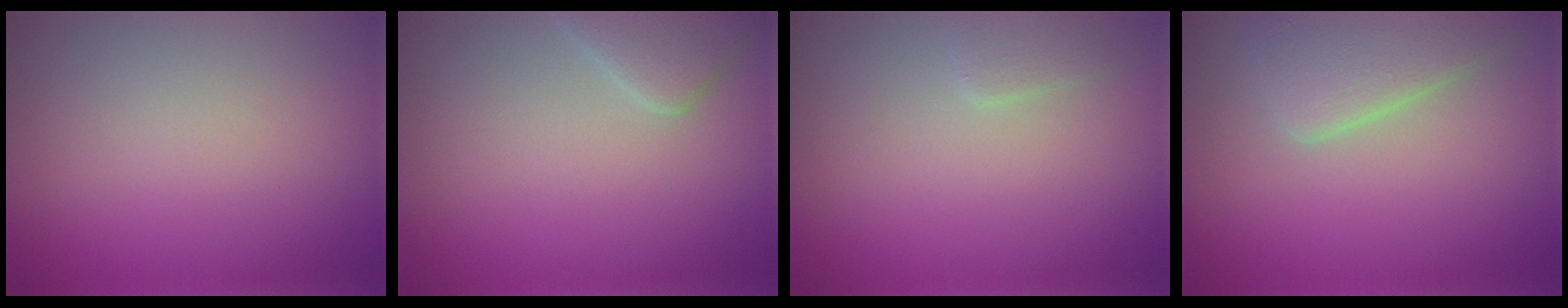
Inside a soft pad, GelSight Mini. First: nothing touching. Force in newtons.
{"total": 2.7, "press": 2.7, "slide": 0.2}
{"total": 1.2, "press": 1.2, "slide": 0.0}
{"total": 3.9, "press": 3.9, "slide": 0.2}